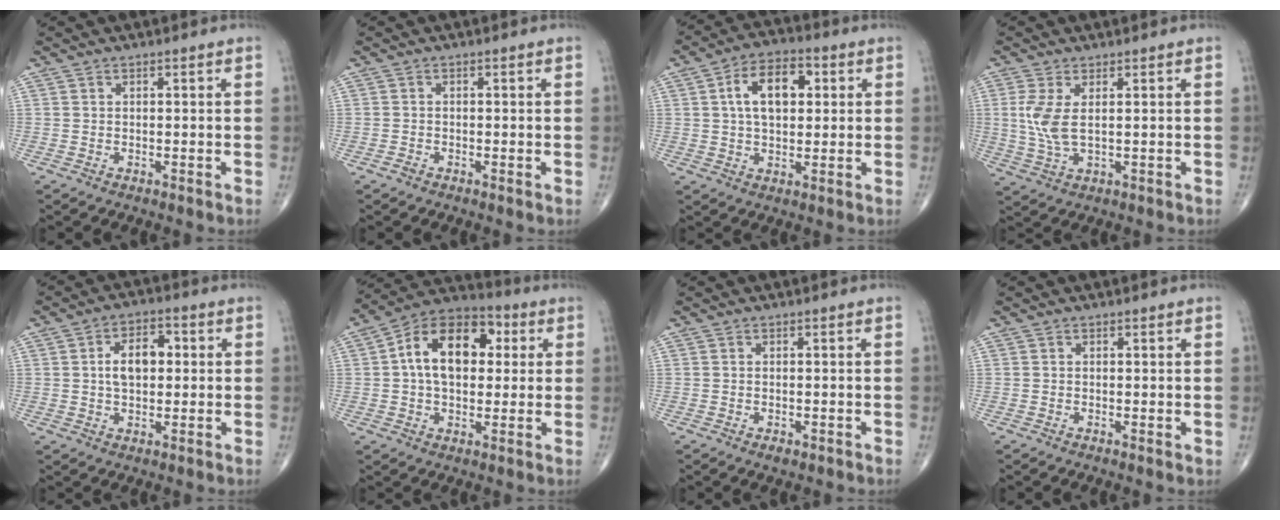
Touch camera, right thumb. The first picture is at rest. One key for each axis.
{"total": 0.8, "fx": -0.5, "fy": 0.4, "fz": 0.5, "tx": -0.009, "ty": -0.001, "tz": -0.013}
{"total": 10.7, "fx": 2.4, "fy": 6.3, "fz": 8.4, "tx": -0.125, "ty": 0.014, "tz": 0.033}
{"total": 5.8, "fx": 1.0, "fy": 2.2, "fz": 5.2, "tx": -0.132, "ty": -0.008, "tz": 0.025}
{"total": 7.6, "fx": 0.8, "fy": 4.7, "fz": 6.0, "tx": -0.084, "ty": 0.016, "tz": 0.008}
{"total": 15.7, "fx": 2.7, "fy": 10.0, "fz": 11.8, "tx": -0.164, "ty": 0.024, "tz": 0.032}
{"total": 1.3, "fx": -0.6, "fy": 0.7, "fz": 0.9, "tx": -0.016, "ty": 0.002, "tz": -0.006}
{"total": 0.7, "fx": 0.0, "fy": 0.3, "fz": 0.6, "tx": -0.013, "ty": -0.003, "tz": -0.003}